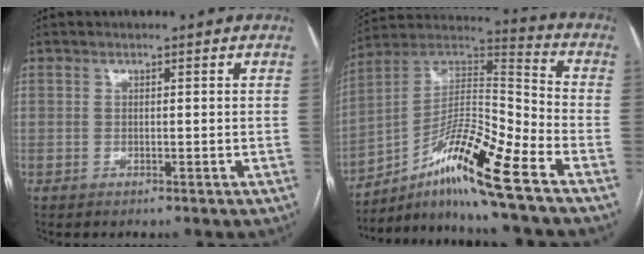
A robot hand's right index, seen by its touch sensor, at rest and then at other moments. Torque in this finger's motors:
{"motor_torque": [1.17, -0.97, 0.32, 0.07]}